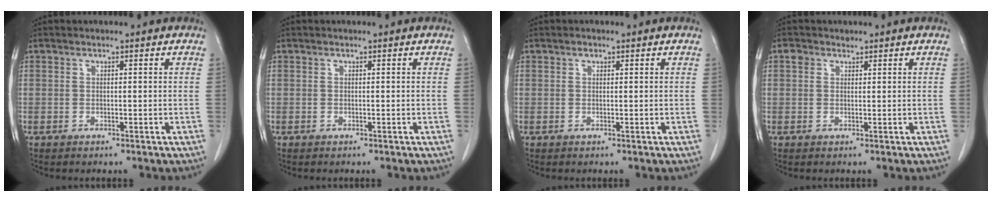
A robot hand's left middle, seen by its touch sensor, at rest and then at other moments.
{"total": 0.0}
{"total": 0.5, "force": [0.4, 0.3, 0.2], "torque": [-0.006, -0.001, 0.005]}
{"total": 1.4, "force": [0.9, 1.0, 0.4], "torque": [-0.010, 0.010, 0.016]}